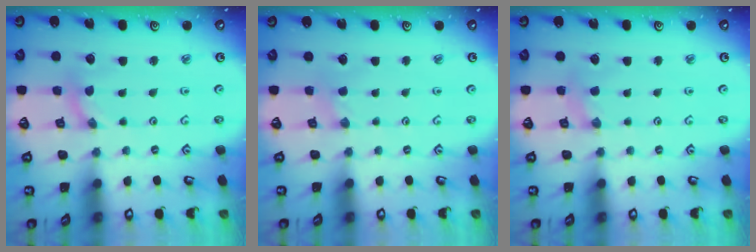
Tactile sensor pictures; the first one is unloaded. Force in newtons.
{"total": 0.0}
{"total": 2.2, "press": 2.2, "slide": 0.4}